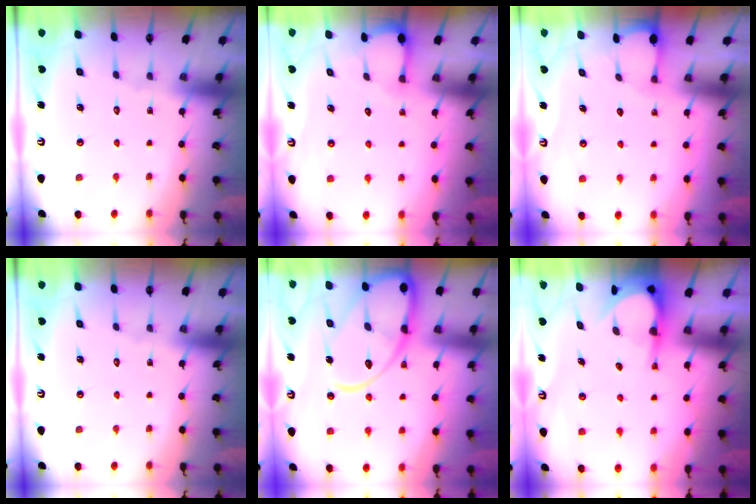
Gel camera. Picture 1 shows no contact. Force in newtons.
{"total": 3.7, "press": 3.7, "slide": 0.2}
{"total": 2.0, "press": 2.0, "slide": 0.2}
{"total": 0.0}
{"total": 18.7, "press": 18.6, "slide": 1.9}
{"total": 5.2, "press": 5.2, "slide": 0.4}